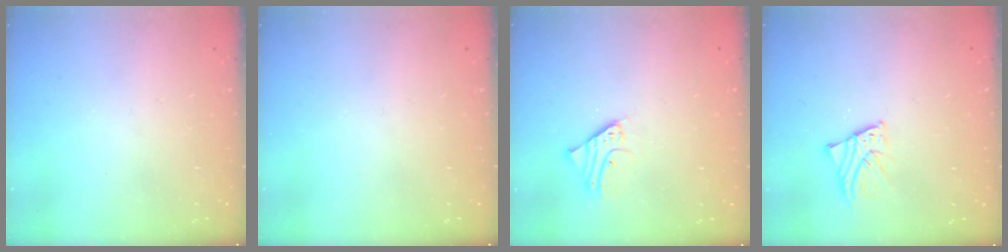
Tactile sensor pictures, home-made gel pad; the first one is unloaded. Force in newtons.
{"total": 0.0}
{"total": 2.8, "press": 2.8, "slide": 0.2}
{"total": 2.1, "press": 2.1, "slide": 0.2}